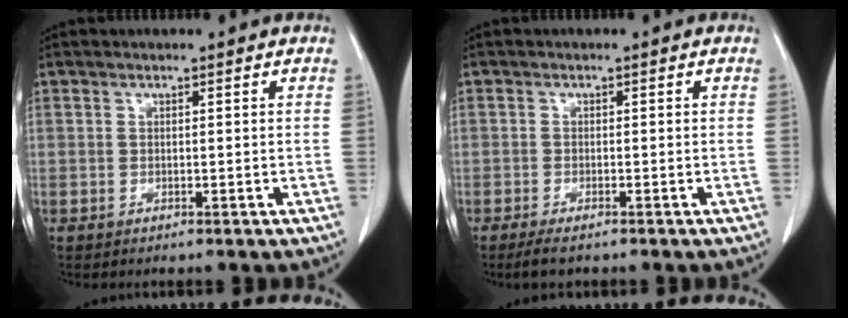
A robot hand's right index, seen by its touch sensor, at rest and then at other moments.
{"total": 2.9, "force": [-2.3, 0.5, 1.8], "torque": [-0.034, -0.007, -0.036]}